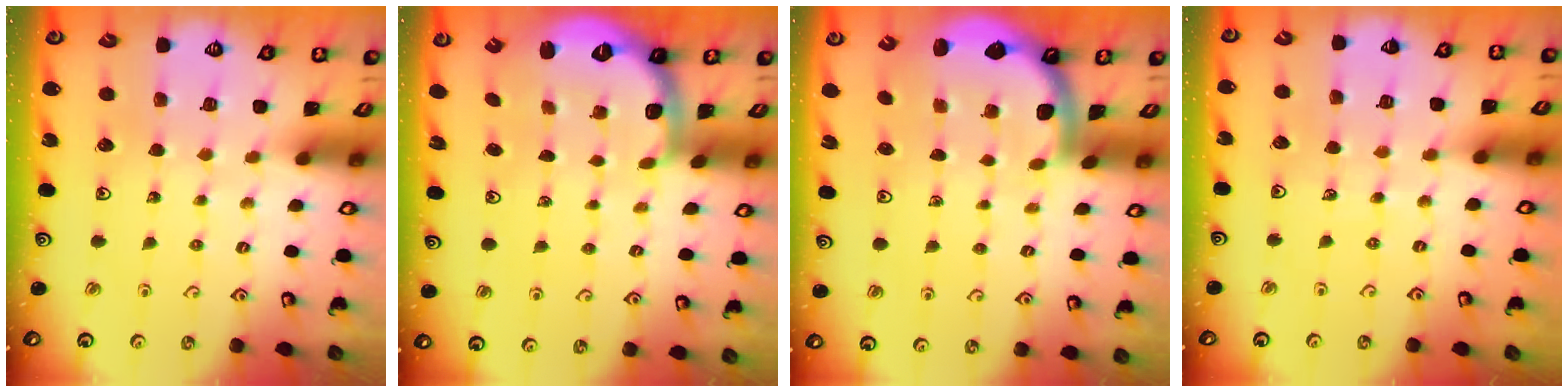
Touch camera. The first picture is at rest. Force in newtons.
{"total": 2.7, "press": 1.7, "slide": 2.0}
{"total": 1.8, "press": 1.8, "slide": 0.3}
{"total": 4.9, "press": 4.8, "slide": 0.7}